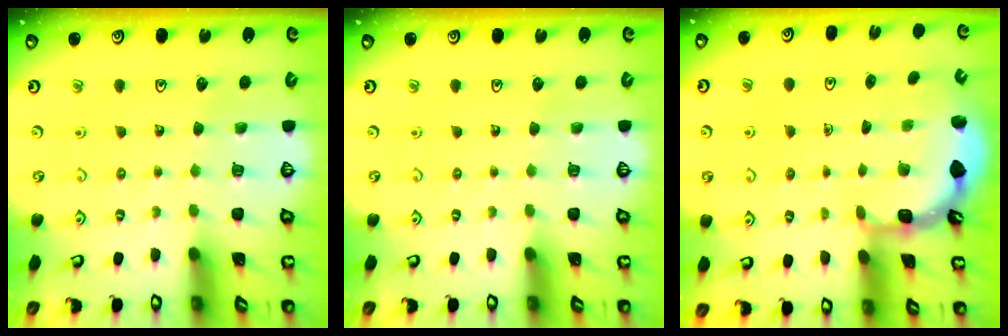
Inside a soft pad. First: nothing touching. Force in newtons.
{"total": 0.0}
{"total": 2.3, "press": 2.1, "slide": 0.9}